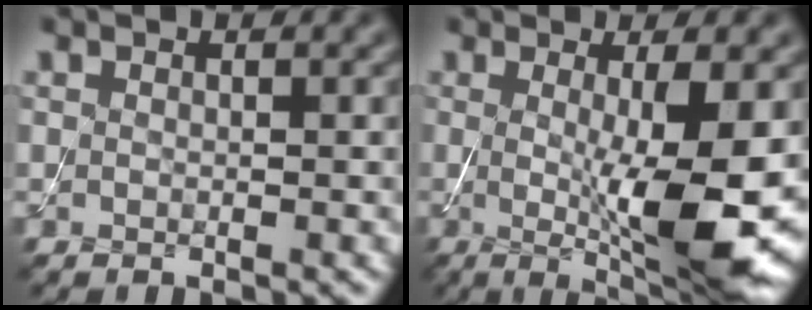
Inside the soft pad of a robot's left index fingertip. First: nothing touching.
{"total": 9.2, "force": [-0.7, 1.9, 9.0], "torque": [-0.133, -0.022, -0.001]}